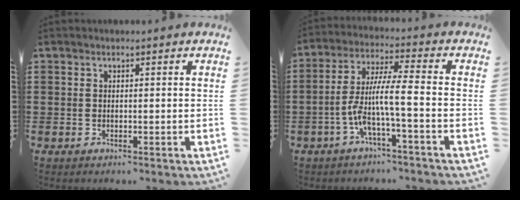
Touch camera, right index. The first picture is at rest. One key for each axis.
{"total": 7.6, "fx": -2.9, "fy": 0.7, "fz": 7.0, "tx": -0.152, "ty": -0.009, "tz": -0.062}